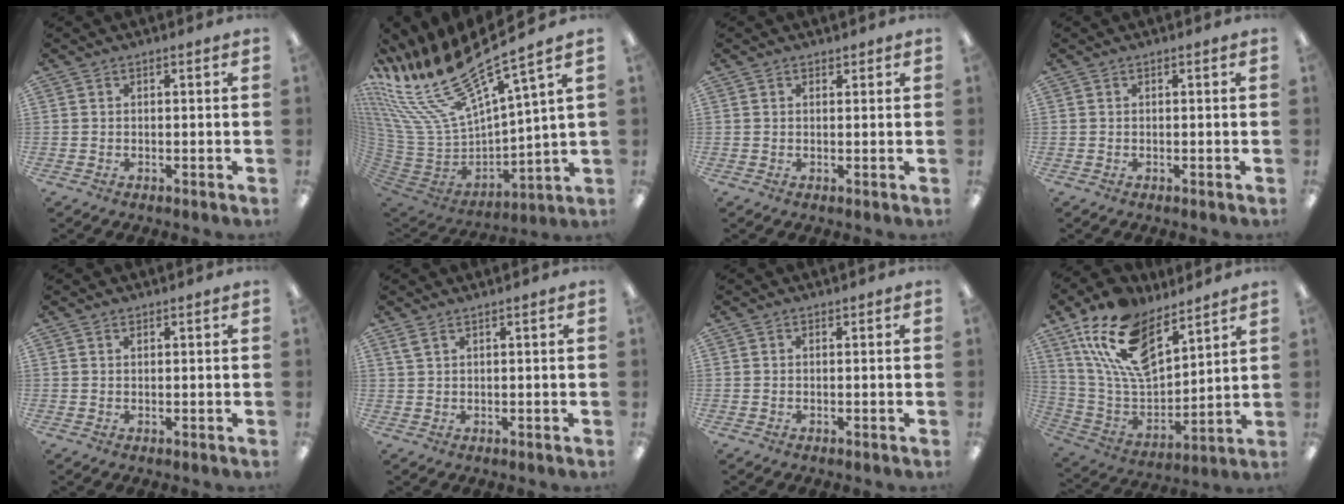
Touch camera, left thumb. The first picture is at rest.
{"total": 25.7, "force": [18.8, 9.2, 15.0], "torque": [-0.286, -0.149, 0.341]}
{"total": 1.0, "force": [0.7, 0.6, 0.1], "torque": [0.006, -0.002, 0.012]}
{"total": 0.0}
{"total": 0.7, "force": [0.6, 0.2, 0.2], "torque": [-0.004, 0.001, 0.012]}
{"total": 1.7, "force": [1.2, 0.3, 1.2], "torque": [-0.027, 0.002, 0.022]}
{"total": 0.0}
{"total": 19.1, "force": [12.0, 9.5, 11.5], "torque": [-0.238, -0.061, 0.219]}